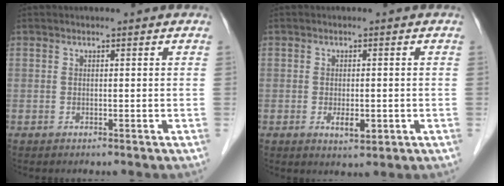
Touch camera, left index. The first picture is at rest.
{"total": 3.1, "force": [-0.9, 1.2, 2.7], "torque": [-0.046, -0.004, -0.007]}